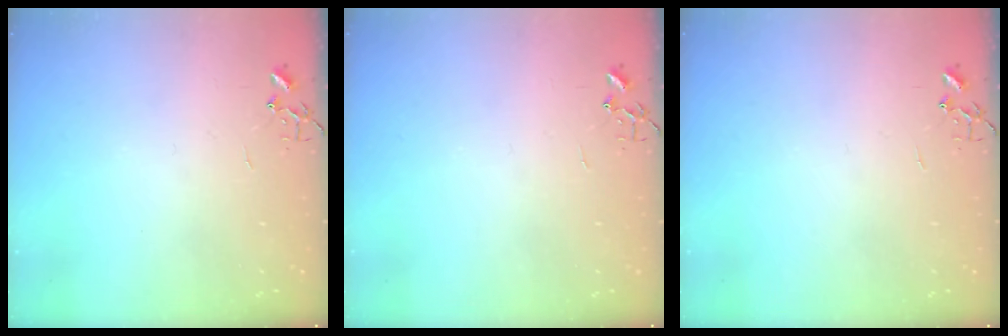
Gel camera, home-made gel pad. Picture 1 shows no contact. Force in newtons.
{"total": 0.0}
{"total": 0.0}